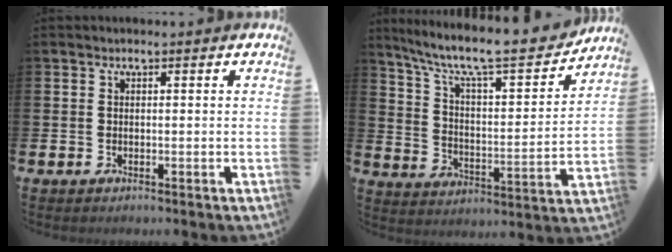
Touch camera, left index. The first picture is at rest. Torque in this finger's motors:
{"motor_torque": [0.06, -0.88, 0.83, 0.21]}